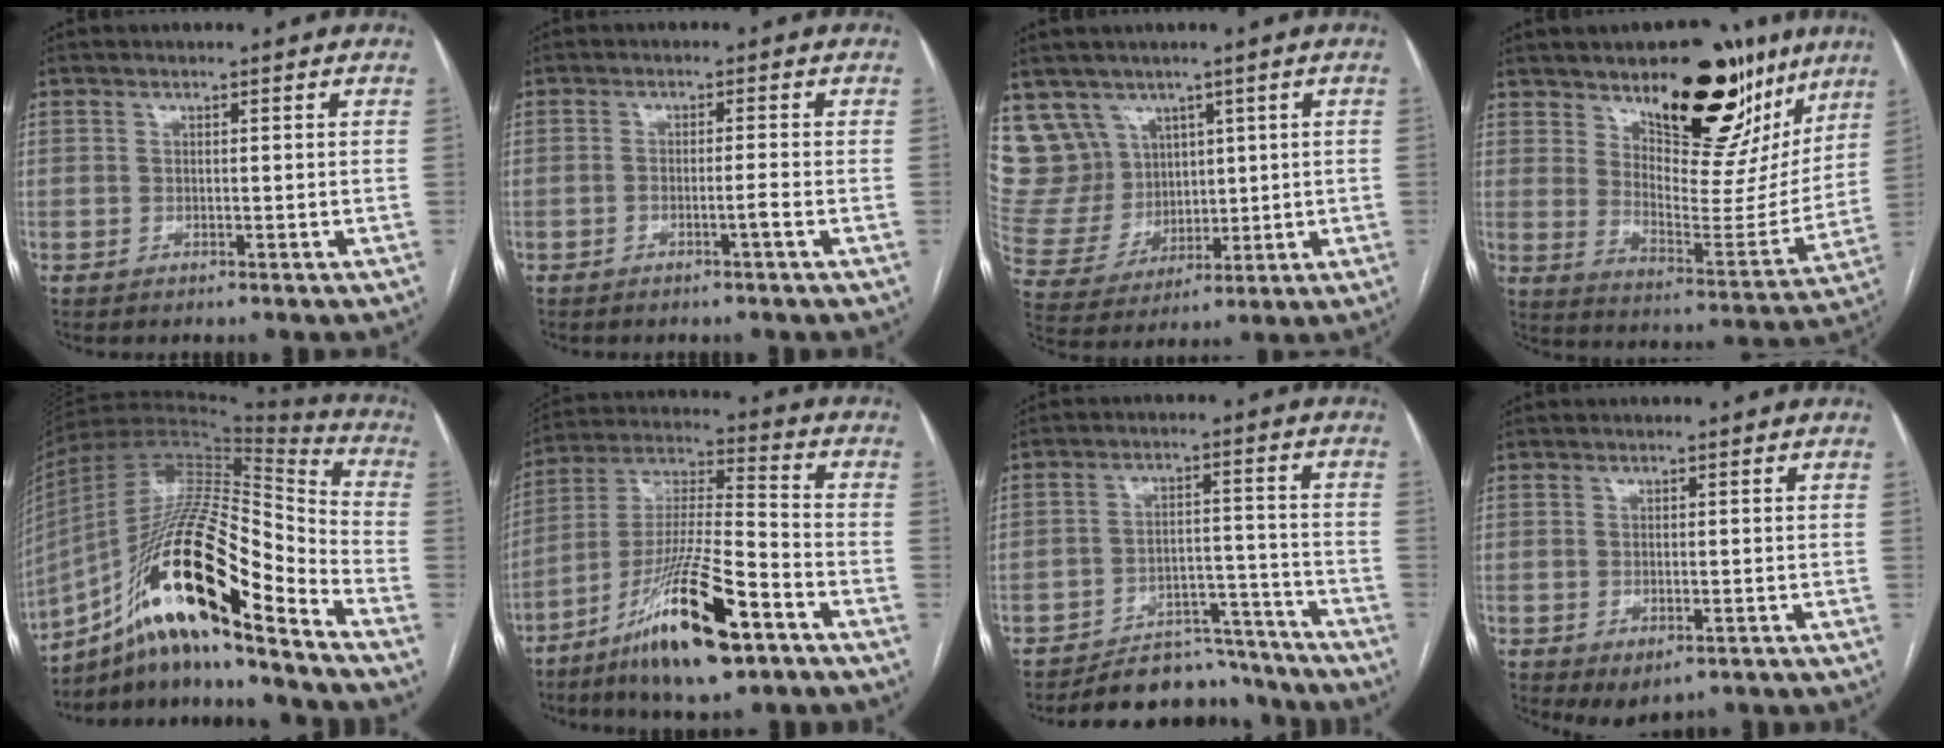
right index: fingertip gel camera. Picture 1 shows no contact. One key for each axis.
{"total": 1.8, "fx": -1.0, "fy": -0.3, "fz": 1.4, "tx": -0.027, "ty": 0.003, "tz": -0.019}
{"total": 10.6, "fx": 6.7, "fy": 8.2, "fz": 0.9, "tx": -0.037, "ty": 0.046, "tz": 0.151}
{"total": 21.5, "fx": 14.4, "fy": 9.0, "fz": 13.2, "tx": -0.166, "ty": -0.023, "tz": 0.212}
{"total": 24.0, "fx": -13.3, "fy": 4.1, "fz": 19.5, "tx": -0.353, "ty": 0.000, "tz": -0.230}
{"total": 17.8, "fx": -10.0, "fy": 2.7, "fz": 14.4, "tx": -0.292, "ty": -0.026, "tz": -0.177}
{"total": 12.3, "fx": -11.7, "fy": 3.8, "fz": 0.7, "tx": 0.016, "ty": 0.036, "tz": -0.167}
{"total": 3.1, "fx": -1.5, "fy": 1.6, "fz": 2.2, "tx": -0.030, "ty": -0.005, "tz": -0.008}